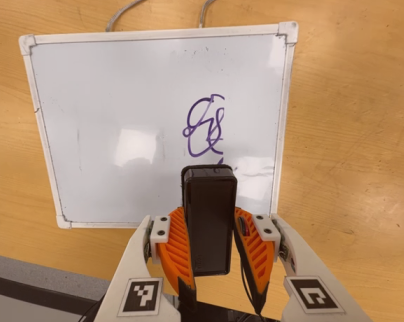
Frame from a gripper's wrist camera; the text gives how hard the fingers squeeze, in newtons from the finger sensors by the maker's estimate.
{"total": 5.5, "left": 4.7, "right": 6.3}